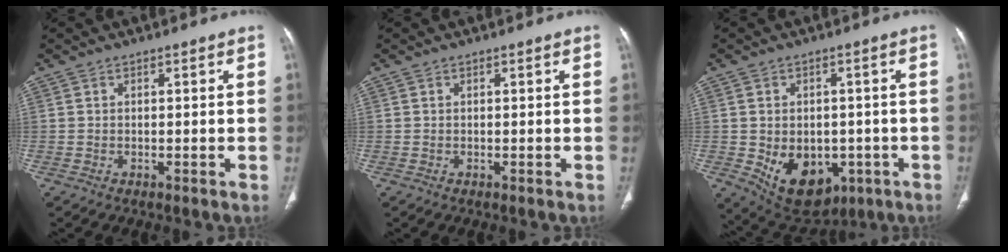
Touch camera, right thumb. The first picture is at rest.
{"total": 0.0}
{"total": 13.4, "force": [-3.8, 9.4, 8.7], "torque": [-0.106, 0.005, -0.031]}